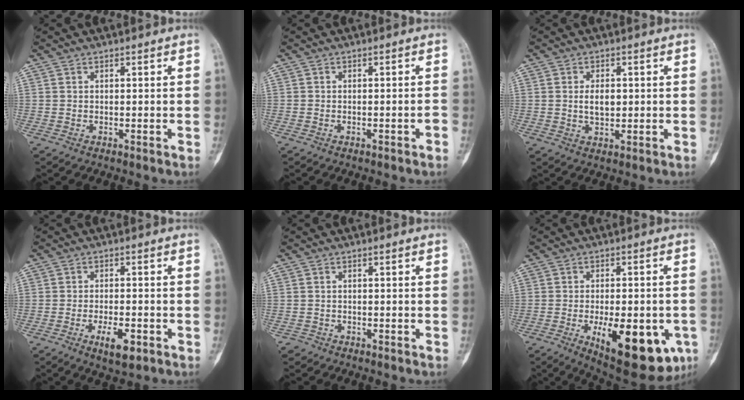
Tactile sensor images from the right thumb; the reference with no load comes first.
{"total": 1.2, "force": [-0.8, 0.3, 0.8], "torque": [-0.017, 0.013, -0.010]}
{"total": 3.9, "force": [0.3, 2.3, 3.1], "torque": [-0.044, -0.002, 0.007]}
{"total": 5.5, "force": [-2.4, 2.0, 4.5], "torque": [-0.074, 0.002, -0.035]}
{"total": 1.0, "force": [-0.7, 0.6, -0.2], "torque": [0.000, 0.002, -0.018]}
{"total": 18.8, "force": [-6.4, 7.9, 15.8], "torque": [-0.176, -0.004, -0.071]}